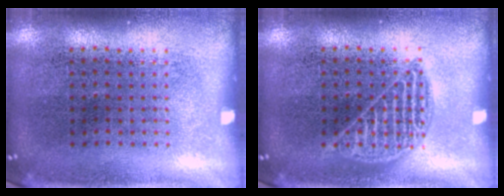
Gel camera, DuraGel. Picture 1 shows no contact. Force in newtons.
{"total": 1.7, "press": 1.7, "slide": 0.1}